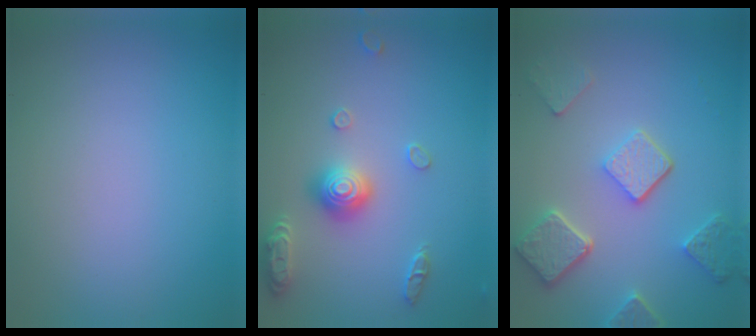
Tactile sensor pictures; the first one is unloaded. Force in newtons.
{"total": 3.2, "press": 3.2, "slide": 0.4}
{"total": 5.1, "press": 4.0, "slide": 3.2}